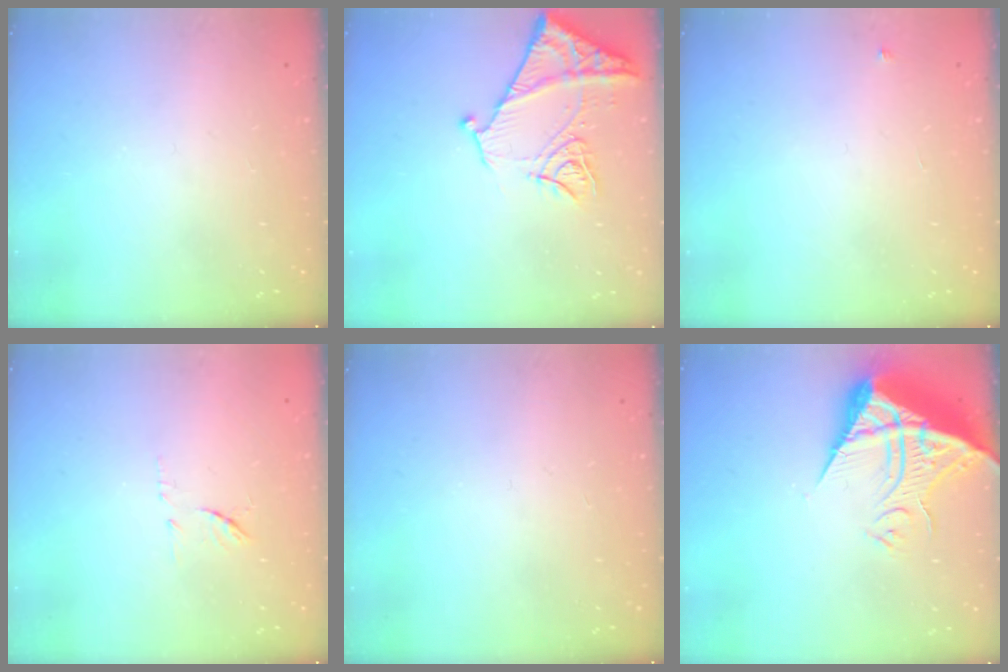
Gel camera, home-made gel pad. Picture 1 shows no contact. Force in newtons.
{"total": 11.9, "press": 11.8, "slide": 1.4}
{"total": 2.7, "press": 2.7, "slide": 0.4}
{"total": 6.4, "press": 6.3, "slide": 0.8}
{"total": 0.0}
{"total": 13.9, "press": 13.9, "slide": 1.3}